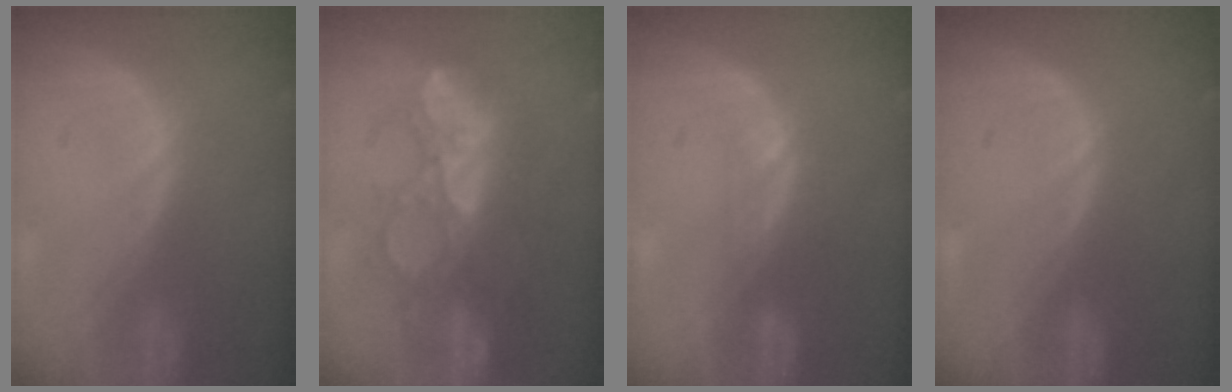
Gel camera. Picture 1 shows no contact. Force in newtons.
{"total": 9.0, "press": 8.8, "slide": 1.7}
{"total": 2.8, "press": 2.1, "slide": 1.7}
{"total": 0.0}